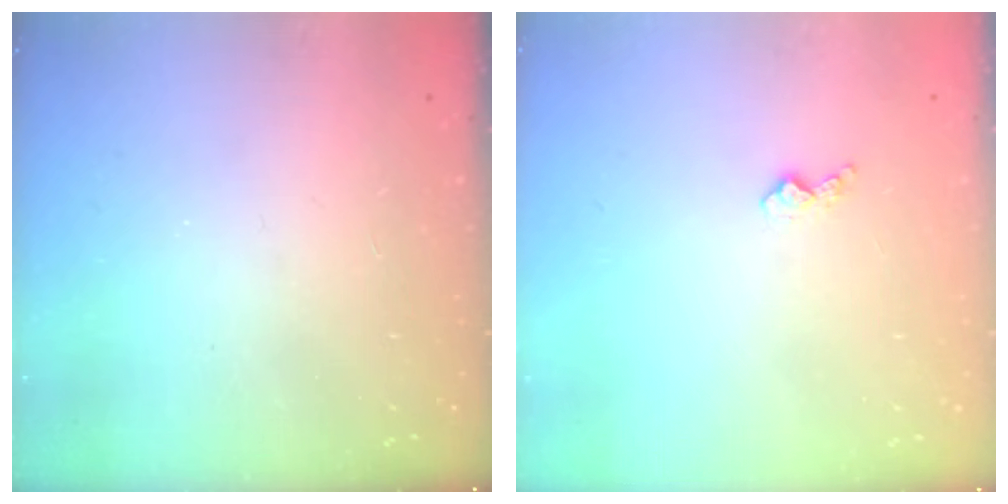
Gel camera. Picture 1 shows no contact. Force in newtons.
{"total": 3.7, "press": 3.6, "slide": 0.5}